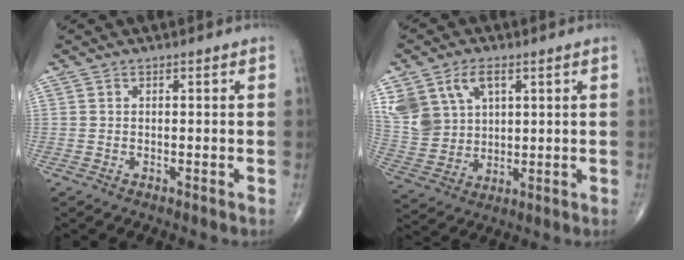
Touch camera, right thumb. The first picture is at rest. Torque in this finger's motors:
{"motor_torque": [0.10, 0.19, 0.54, 0.46, 0.06]}